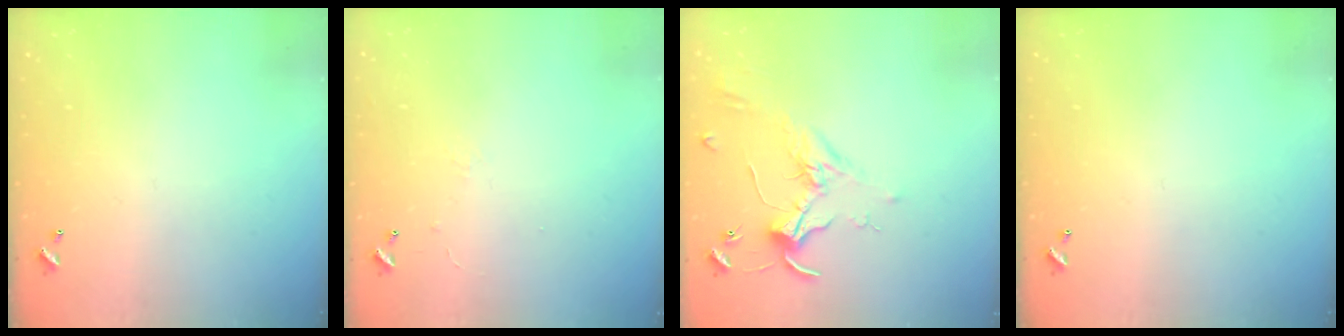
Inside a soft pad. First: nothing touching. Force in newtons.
{"total": 0.9, "press": 0.7, "slide": 0.5}
{"total": 1.6, "press": 1.6, "slide": 0.4}
{"total": 0.0}